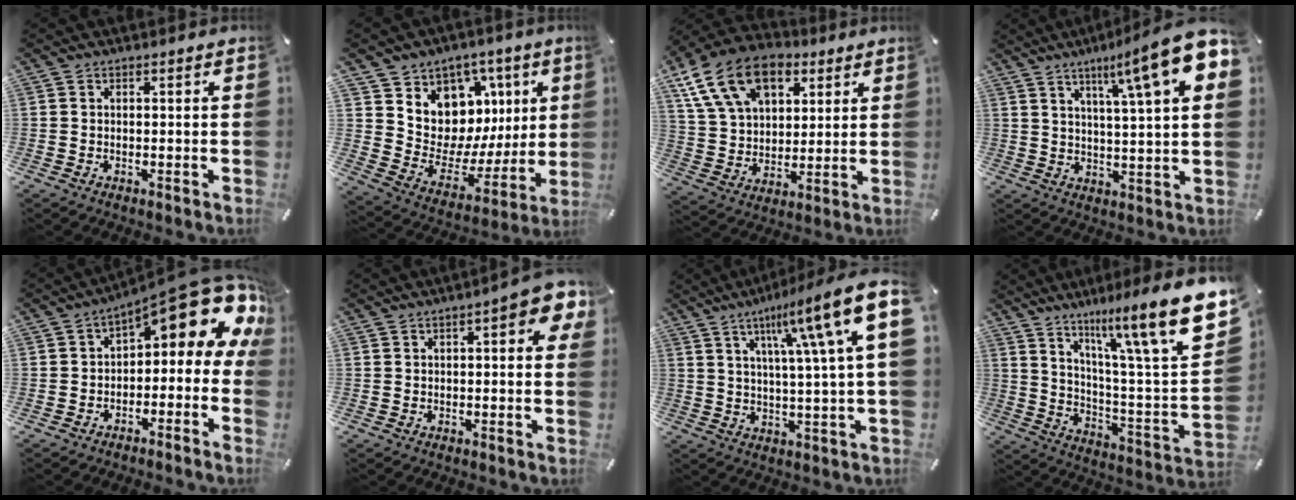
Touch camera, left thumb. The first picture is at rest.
{"total": 9.9, "force": [4.6, 8.6, 1.4], "torque": [-0.014, -0.078, 0.092]}
{"total": 17.3, "force": [9.0, 11.2, 9.5], "torque": [-0.203, -0.028, 0.166]}
{"total": 15.6, "force": [8.7, 1.2, 12.9], "torque": [-0.195, -0.056, 0.124]}
{"total": 14.1, "force": [6.2, 6.2, 11.1], "torque": [-0.138, -0.055, 0.097]}
{"total": 8.1, "force": [3.0, 2.6, 7.1], "torque": [-0.093, -0.010, 0.047]}
{"total": 17.4, "force": [7.3, 2.6, 15.6], "torque": [-0.243, -0.036, 0.101]}
{"total": 19.7, "force": [13.1, 3.7, 14.3], "torque": [-0.209, -0.100, 0.199]}